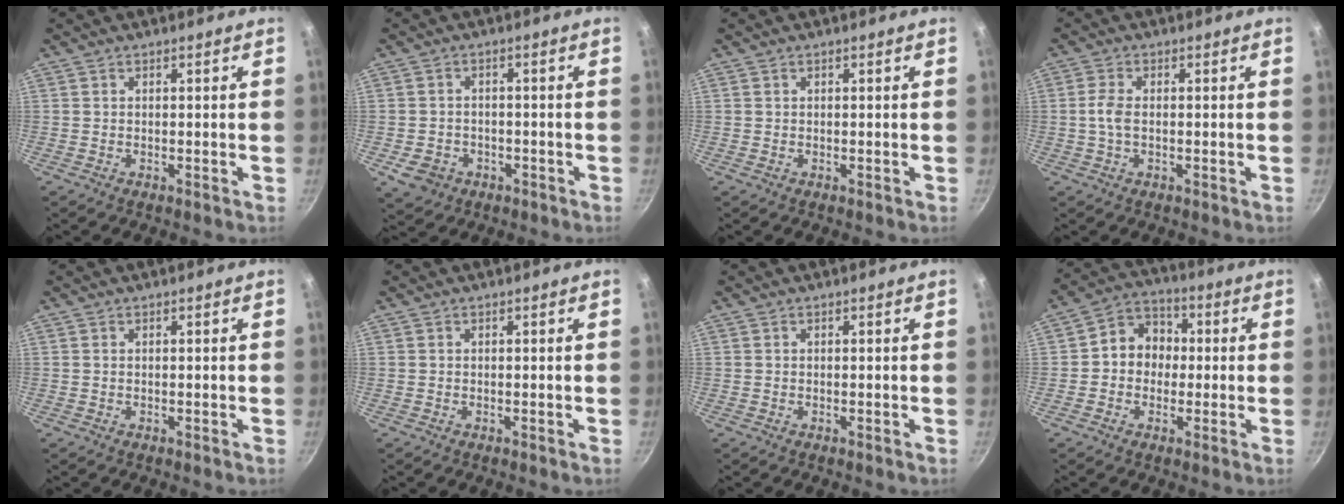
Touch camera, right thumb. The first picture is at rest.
{"total": 5.7, "force": [-2.2, 4.6, 2.5], "torque": [-0.038, 0.020, -0.024]}
{"total": 0.0}
{"total": 3.5, "force": [-0.2, 2.0, 2.9], "torque": [-0.063, 0.007, -0.006]}
{"total": 0.0}
{"total": 0.0}
{"total": 0.0}
{"total": 8.7, "force": [-0.1, 7.5, 4.4], "torque": [-0.028, 0.026, -0.020]}